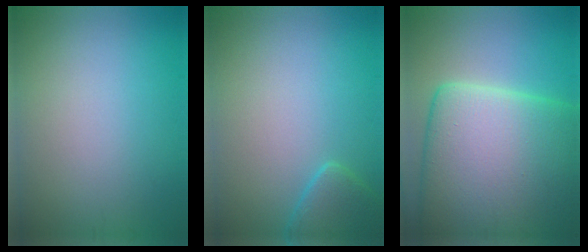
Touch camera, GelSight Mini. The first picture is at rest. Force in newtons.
{"total": 2.4, "press": 2.4, "slide": 0.3}
{"total": 19.9, "press": 19.8, "slide": 1.3}